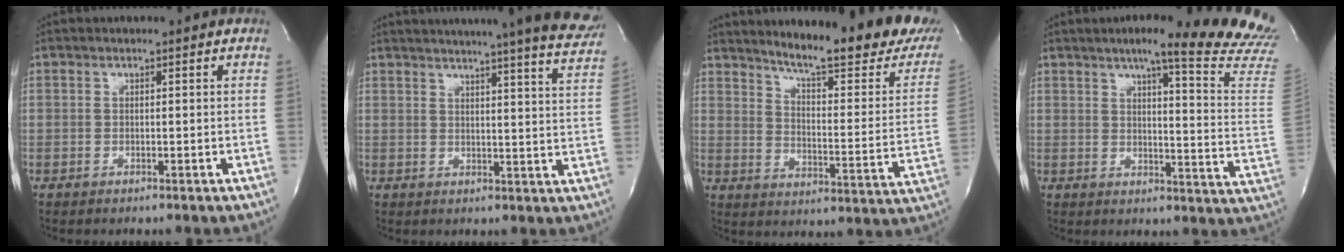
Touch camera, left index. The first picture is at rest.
{"total": 25.0, "force": [22.3, 0.7, 11.2], "torque": [-0.167, -0.057, 0.256]}
{"total": 22.6, "force": [18.9, 2.3, 12.2], "torque": [-0.174, -0.075, 0.237]}
{"total": 20.8, "force": [18.2, -0.3, 10.2], "torque": [-0.128, -0.086, 0.203]}